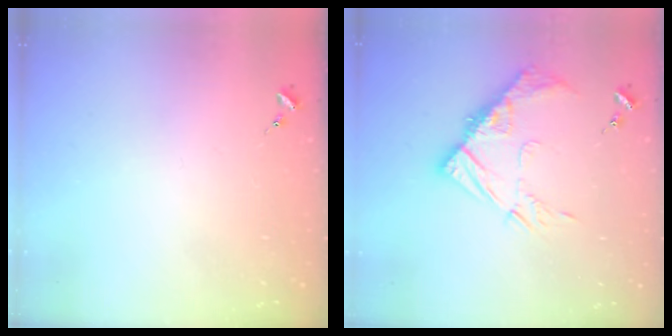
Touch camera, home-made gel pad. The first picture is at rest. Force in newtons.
{"total": 12.2, "press": 12.1, "slide": 0.9}